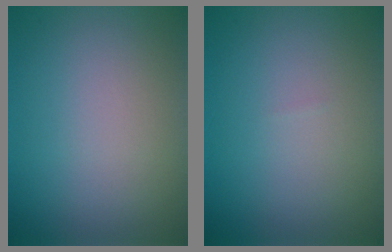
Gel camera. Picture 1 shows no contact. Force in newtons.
{"total": 0.0}